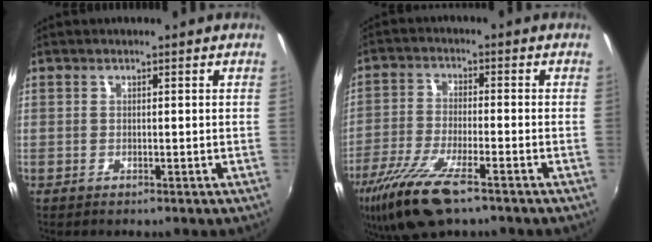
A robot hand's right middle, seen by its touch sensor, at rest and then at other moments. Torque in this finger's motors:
{"motor_torque": [1.12, -1.02, 0.24, 0.17]}